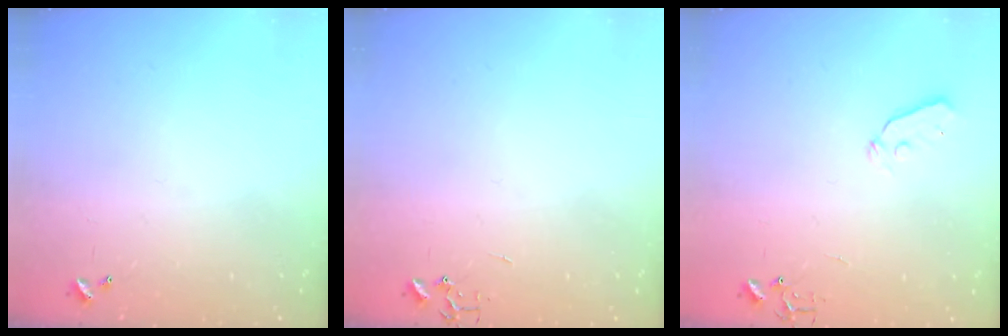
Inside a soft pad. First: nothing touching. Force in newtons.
{"total": 0.0}
{"total": 4.5, "press": 4.4, "slide": 0.7}